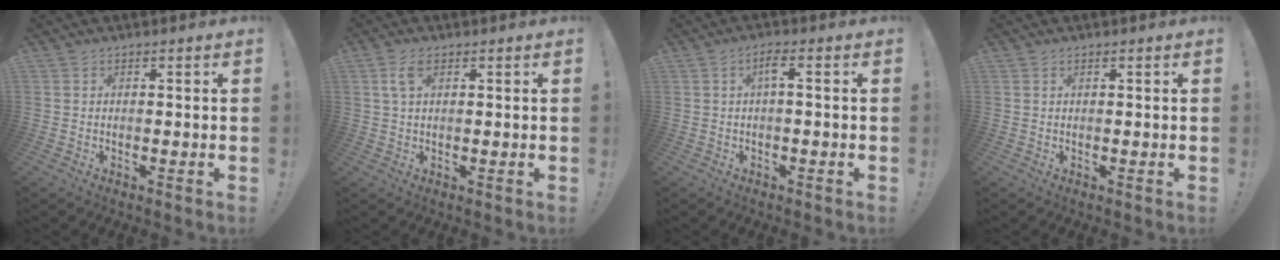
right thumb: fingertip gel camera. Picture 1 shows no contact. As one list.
[{"total": 4.1, "force": [1.6, 2.1, 3.2], "torque": [-0.052, -0.001, 0.027]}, {"total": 3.5, "force": [0.2, 0.4, 3.5], "torque": [-0.070, 0.006, -0.003]}, {"total": 0.6, "force": [0.3, 0.0, 0.5], "torque": [-0.003, -0.002, 0.004]}]